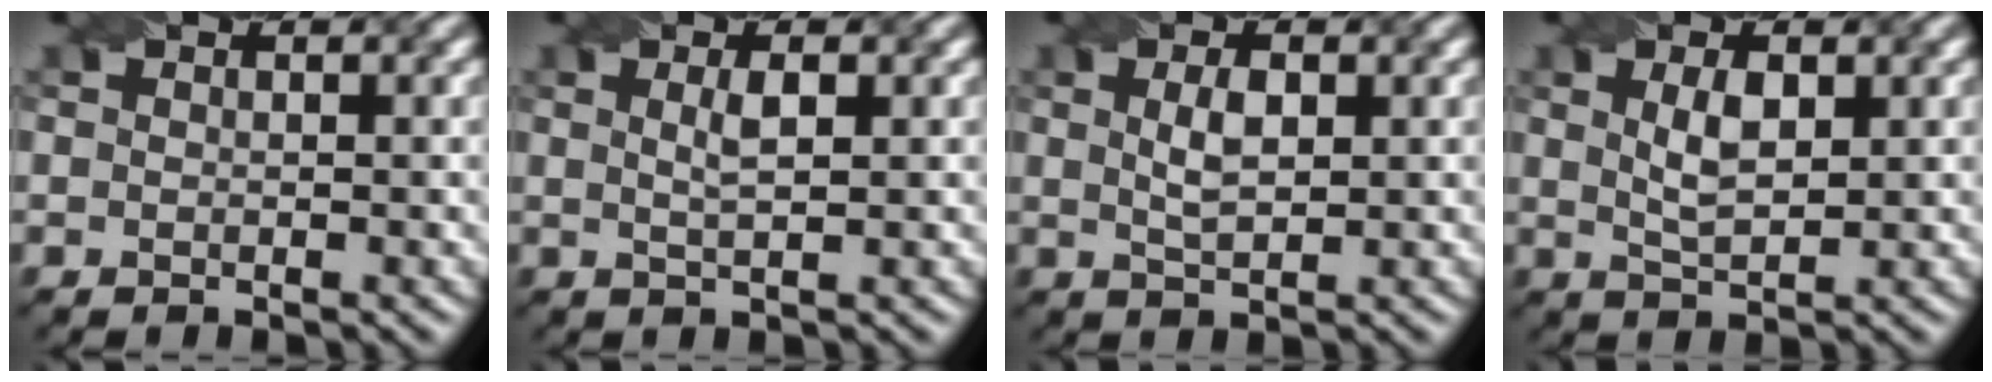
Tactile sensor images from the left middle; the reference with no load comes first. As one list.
[{"total": 1.9, "force": [0.5, 0.5, 1.8], "torque": [-0.031, 0.002, 0.008]}, {"total": 2.5, "force": [0.6, 1.1, 2.1], "torque": [-0.046, -0.001, 0.016]}, {"total": 2.9, "force": [0.9, 1.2, 2.5], "torque": [-0.053, 0.000, 0.021]}]